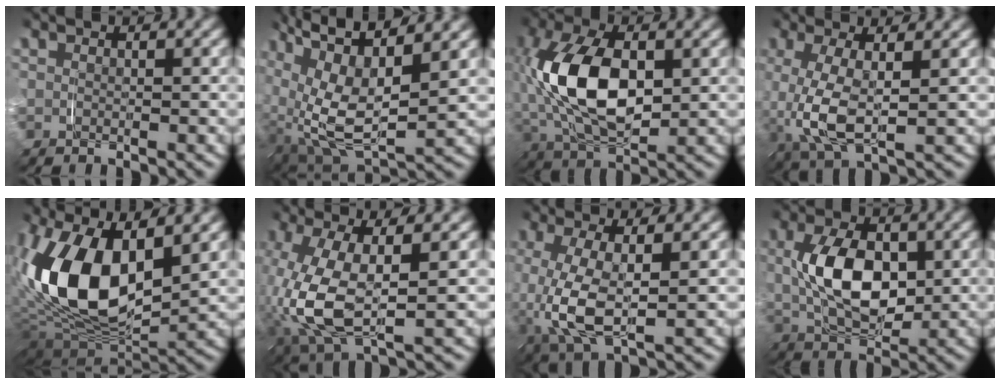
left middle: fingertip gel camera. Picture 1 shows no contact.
{"total": 10.6, "force": [0.3, 7.2, 7.8], "torque": [-0.181, -0.052, 0.024]}
{"total": 9.2, "force": [0.1, 5.4, 7.4], "torque": [-0.186, -0.014, 0.008]}
{"total": 6.6, "force": [-0.6, 3.6, 5.5], "torque": [-0.137, -0.014, -0.003]}
{"total": 13.0, "force": [0.6, 7.4, 10.7], "torque": [-0.243, -0.009, 0.009]}
{"total": 9.8, "force": [-1.1, 5.6, 8.0], "torque": [-0.202, -0.029, 0.001]}
{"total": 7.3, "force": [-1.0, 4.0, 6.1], "torque": [-0.151, -0.021, -0.006]}
{"total": 7.1, "force": [-0.3, 4.3, 5.7], "torque": [-0.119, -0.011, -0.003]}